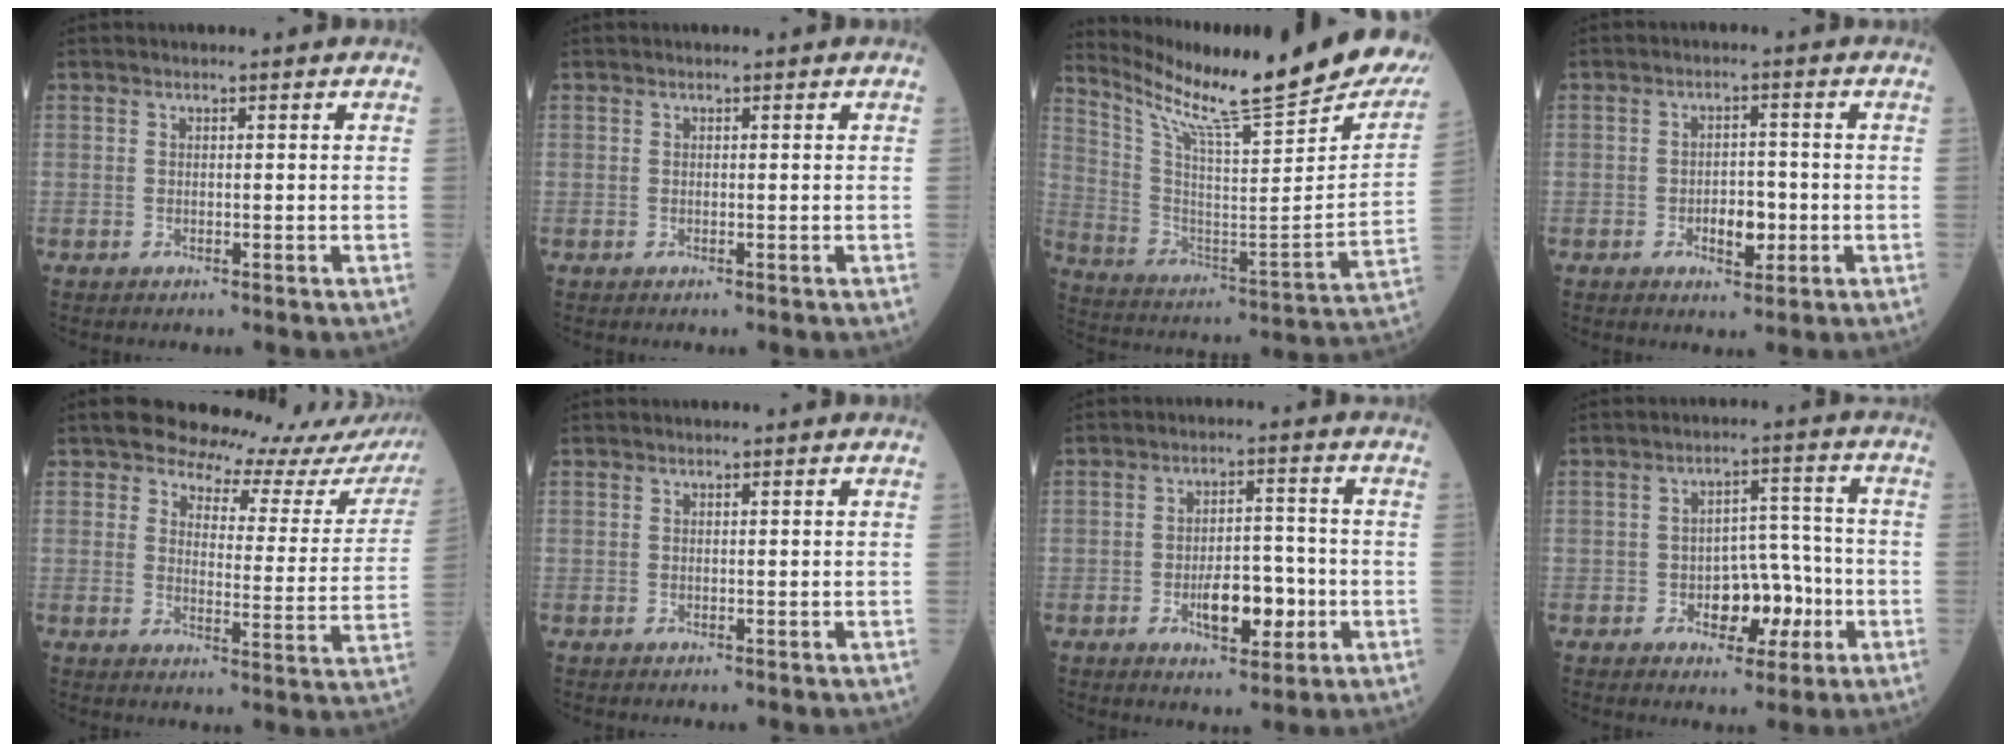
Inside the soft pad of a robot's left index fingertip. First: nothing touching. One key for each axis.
{"total": 0.0}
{"total": 29.6, "fx": 24.5, "fy": 1.9, "fz": 16.4, "tx": -0.277, "ty": -0.086, "tz": 0.348}
{"total": 4.3, "fx": -1.3, "fy": 2.2, "fz": 3.4, "tx": -0.052, "ty": 0.005, "tz": -0.017}
{"total": 15.9, "fx": 15.3, "fy": 3.5, "fz": 2.5, "tx": -0.002, "ty": -0.069, "tz": 0.154}
{"total": 0.0}
{"total": 7.4, "fx": -2.4, "fy": 3.2, "fz": 6.2, "tx": -0.102, "ty": 0.005, "tz": -0.035}
{"total": 7.4, "fx": -2.7, "fy": 4.1, "fz": 5.5, "tx": -0.080, "ty": 0.022, "tz": -0.037}